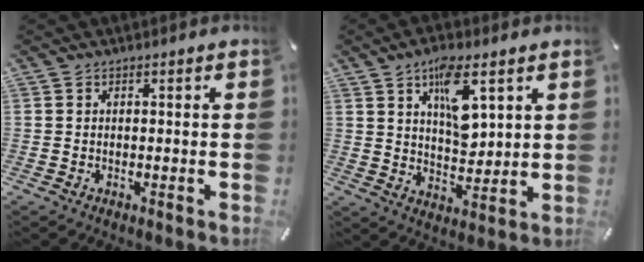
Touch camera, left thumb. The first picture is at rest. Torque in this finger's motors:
{"motor_torque": [1.52, 1.49, 1.21, -0.66, 0.15]}